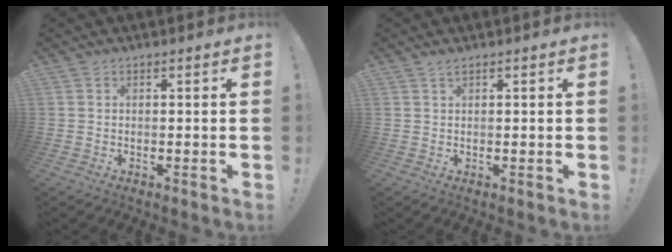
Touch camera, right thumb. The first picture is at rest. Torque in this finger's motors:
{"motor_torque": [0.02, -0.14, -0.05, 0.01, 0.00]}